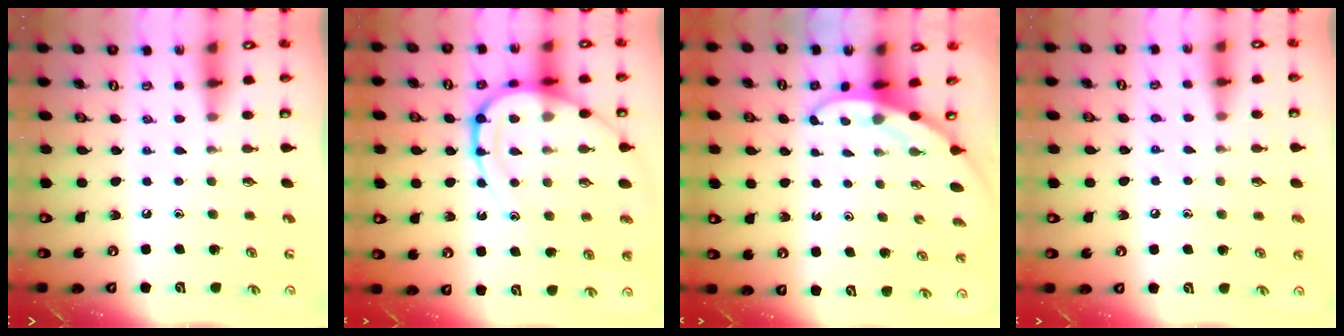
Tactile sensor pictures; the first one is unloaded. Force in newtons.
{"total": 17.7, "press": 17.6, "slide": 1.8}
{"total": 3.3, "press": 3.3, "slide": 0.1}
{"total": 5.0, "press": 4.9, "slide": 0.6}